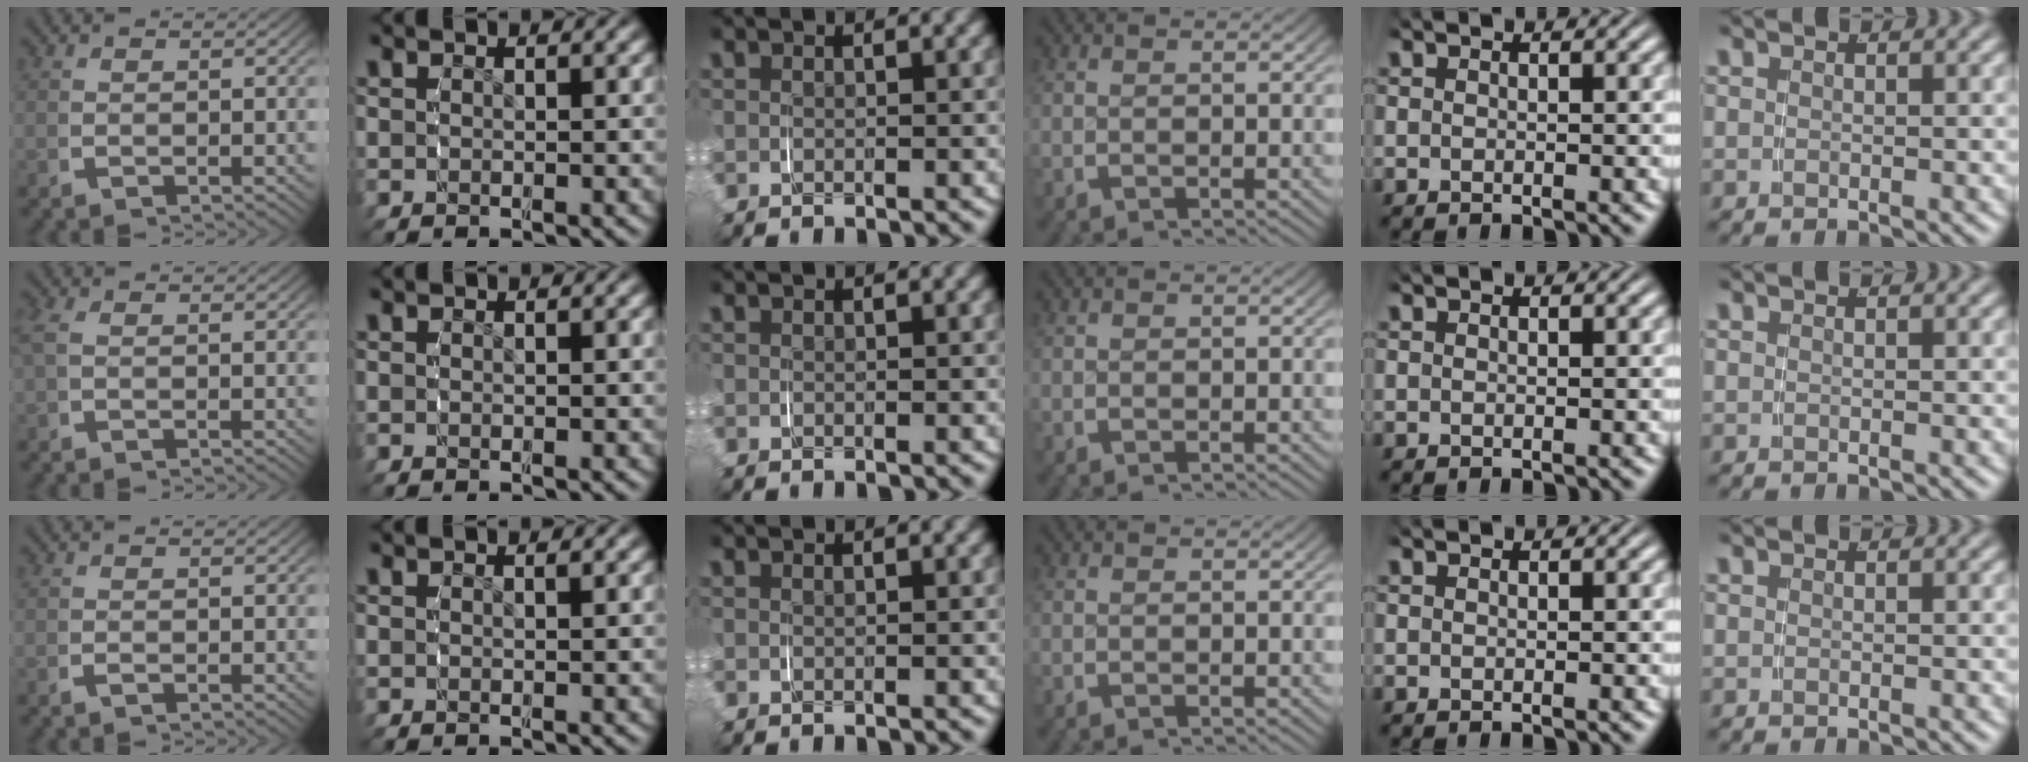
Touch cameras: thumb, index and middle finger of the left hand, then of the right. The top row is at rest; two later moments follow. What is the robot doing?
{"motion": "grasp_and_lifting", "object": "pen bag"}